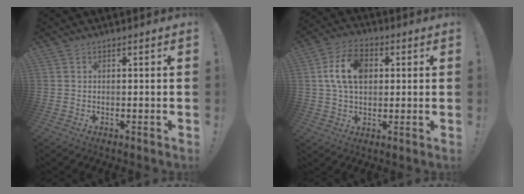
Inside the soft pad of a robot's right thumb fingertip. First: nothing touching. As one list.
[{"total": 12.3, "force": [2.4, 8.3, 8.7], "torque": [-0.169, 0.014, 0.044]}]